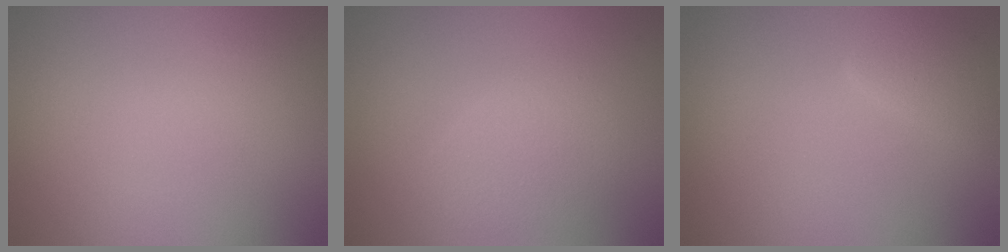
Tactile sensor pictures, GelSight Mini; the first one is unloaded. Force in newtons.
{"total": 2.6, "press": 2.6, "slide": 0.1}
{"total": 1.6, "press": 1.6, "slide": 0.2}